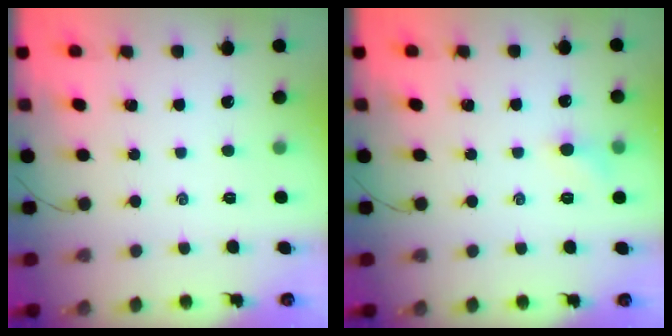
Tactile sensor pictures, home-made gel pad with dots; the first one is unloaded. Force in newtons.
{"total": 5.4, "press": 5.1, "slide": 1.5}